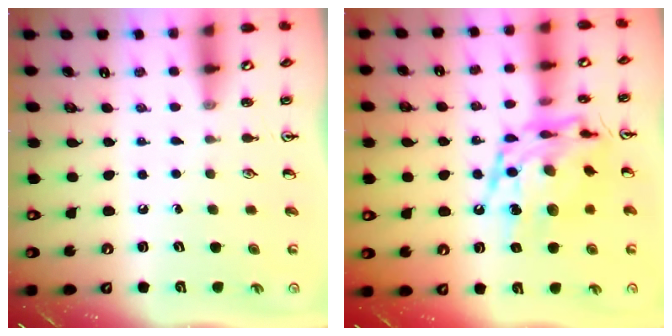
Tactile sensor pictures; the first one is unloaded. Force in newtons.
{"total": 17.9, "press": 17.8, "slide": 1.4}